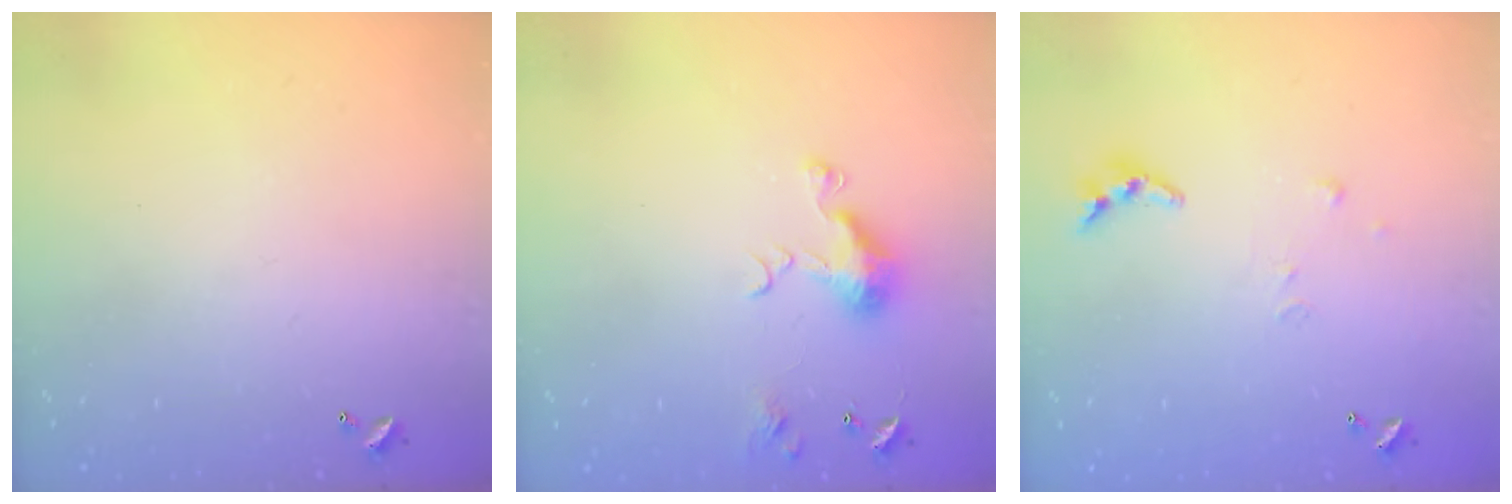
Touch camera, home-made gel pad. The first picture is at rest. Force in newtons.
{"total": 6.6, "press": 6.5, "slide": 1.0}
{"total": 5.7, "press": 5.7, "slide": 0.4}